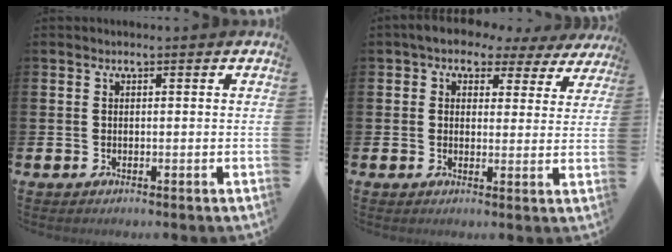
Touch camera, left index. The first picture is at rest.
{"total": 4.1, "force": [2.9, 2.6, 1.1], "torque": [-0.033, -0.016, 0.045]}